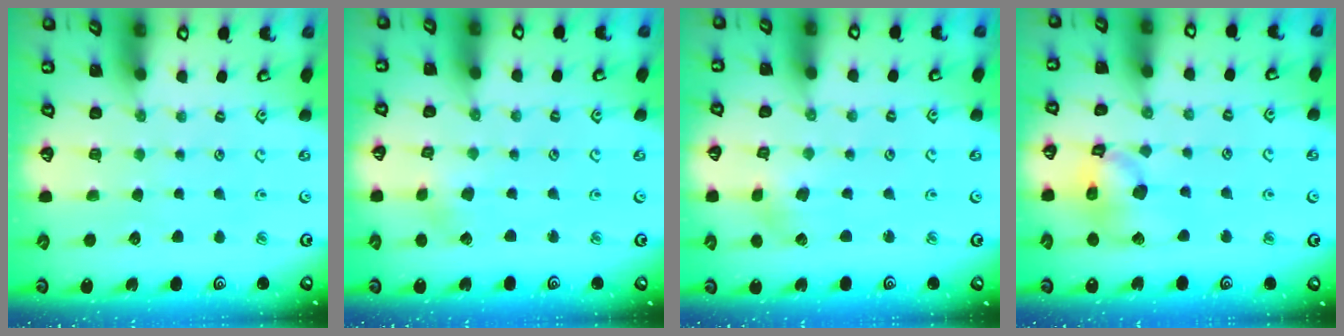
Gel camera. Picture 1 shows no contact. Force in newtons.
{"total": 1.5, "press": 1.5, "slide": 0.2}
{"total": 2.6, "press": 2.6, "slide": 0.5}
{"total": 13.8, "press": 13.6, "slide": 1.9}